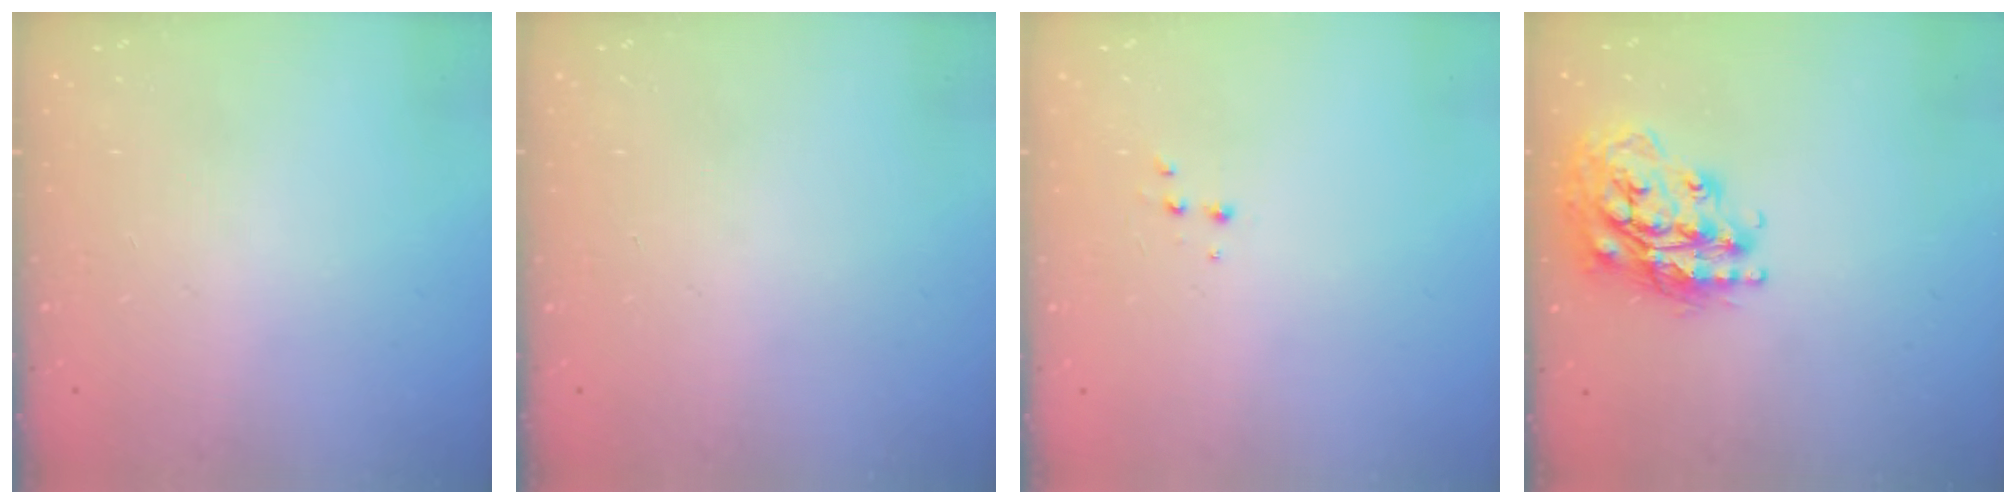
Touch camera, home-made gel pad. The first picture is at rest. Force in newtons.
{"total": 0.0}
{"total": 1.9, "press": 1.9, "slide": 0.2}
{"total": 19.3, "press": 19.3, "slide": 1.4}